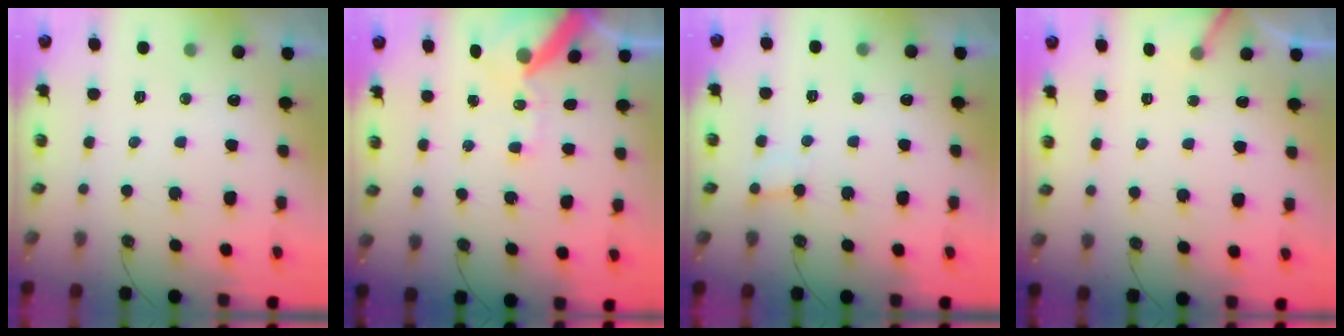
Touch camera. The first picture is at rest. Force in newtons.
{"total": 11.1, "press": 10.9, "slide": 1.7}
{"total": 3.8, "press": 3.7, "slide": 0.3}
{"total": 3.3, "press": 3.3, "slide": 0.3}